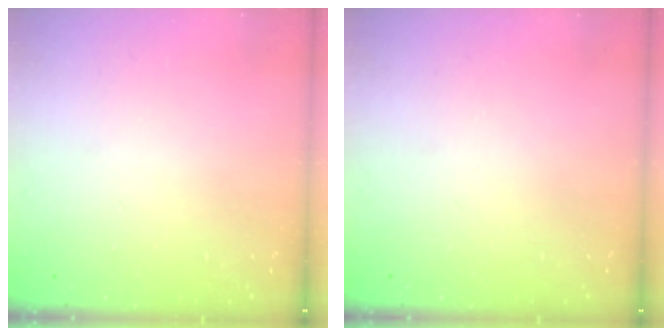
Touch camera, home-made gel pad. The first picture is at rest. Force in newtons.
{"total": 0.0}